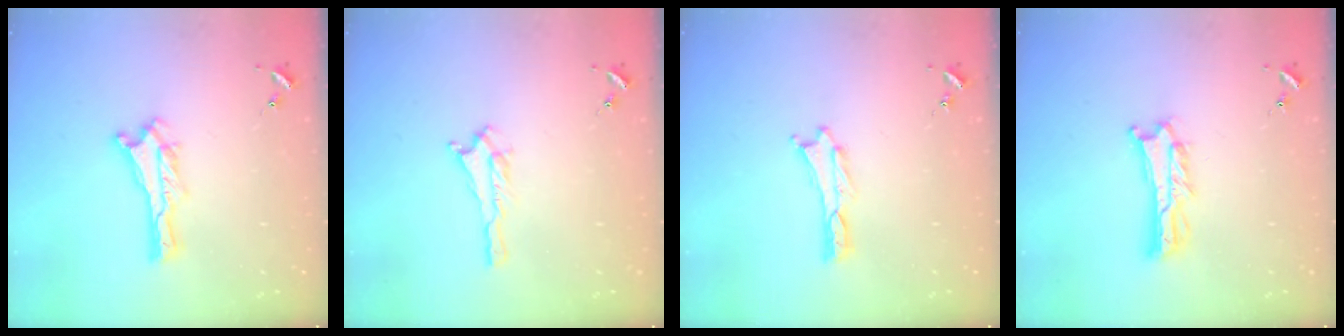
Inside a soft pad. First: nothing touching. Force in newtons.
{"total": 1.5, "press": 1.4, "slide": 0.2}
{"total": 0.0}
{"total": 3.1, "press": 3.1, "slide": 0.4}